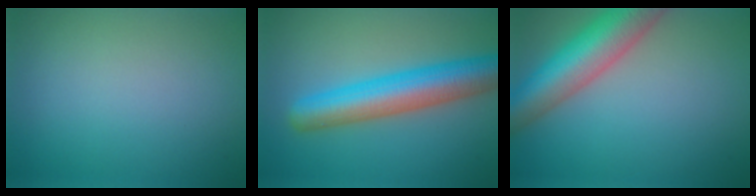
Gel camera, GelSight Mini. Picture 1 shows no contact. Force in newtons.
{"total": 7.8, "press": 7.8, "slide": 0.2}
{"total": 9.1, "press": 9.1, "slide": 0.5}